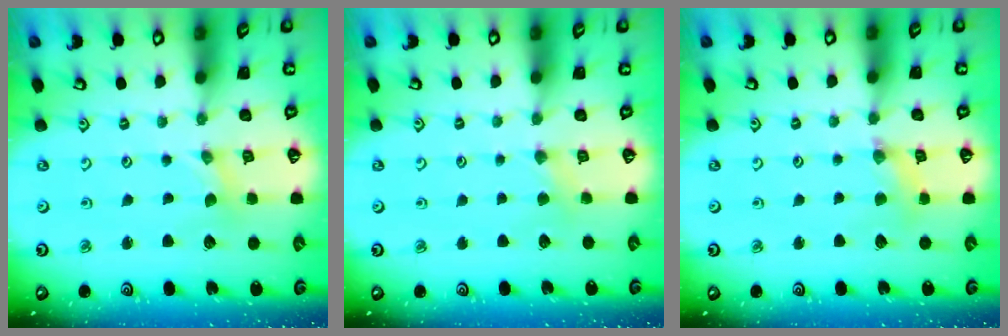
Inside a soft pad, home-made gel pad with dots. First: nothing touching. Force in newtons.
{"total": 2.8, "press": 2.7, "slide": 0.5}
{"total": 3.0, "press": 3.0, "slide": 0.3}